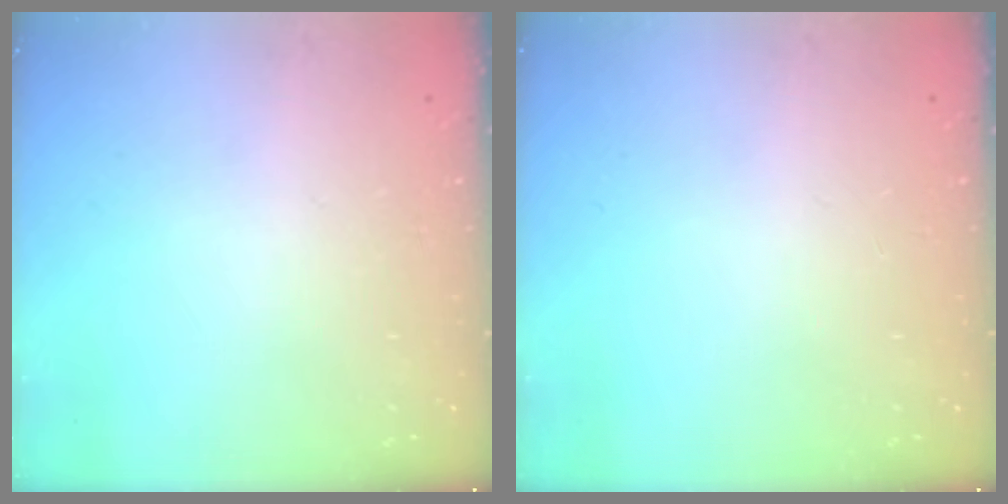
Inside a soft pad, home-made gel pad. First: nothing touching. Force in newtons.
{"total": 0.0}